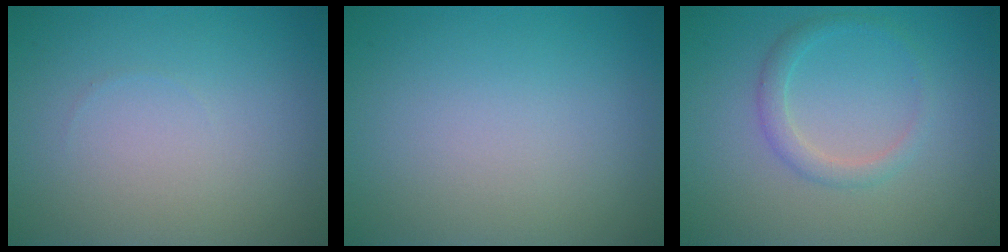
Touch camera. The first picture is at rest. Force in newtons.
{"total": 0.0}
{"total": 1.8, "press": 1.8, "slide": 0.2}